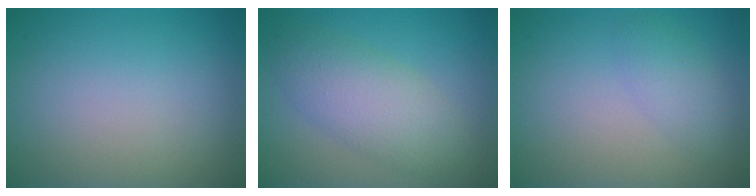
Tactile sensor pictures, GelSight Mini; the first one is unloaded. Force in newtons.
{"total": 5.1, "press": 5.1, "slide": 0.1}
{"total": 2.0, "press": 2.0, "slide": 0.2}